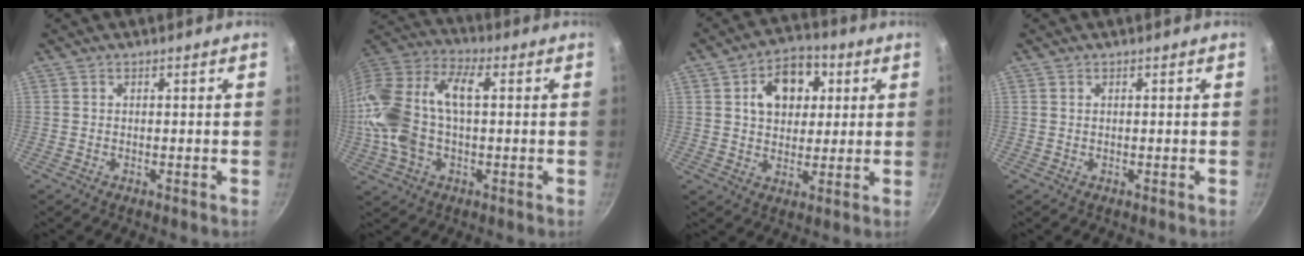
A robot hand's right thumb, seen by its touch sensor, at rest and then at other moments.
{"total": 20.2, "force": [0.4, 11.7, 16.5], "torque": [-0.334, 0.032, -0.007]}
{"total": 11.5, "force": [3.3, 8.1, 7.4], "torque": [-0.074, 0.003, 0.043]}
{"total": 0.0}